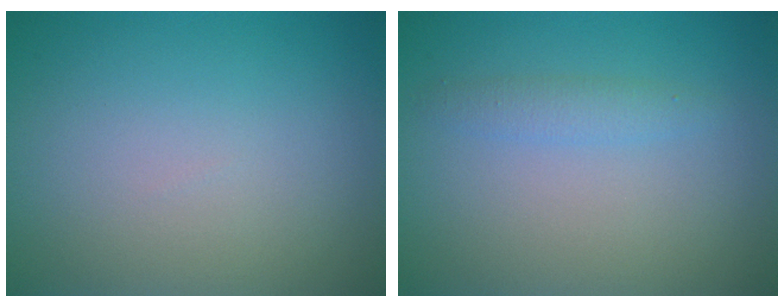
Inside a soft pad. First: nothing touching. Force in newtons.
{"total": 1.5, "press": 1.4, "slide": 0.1}